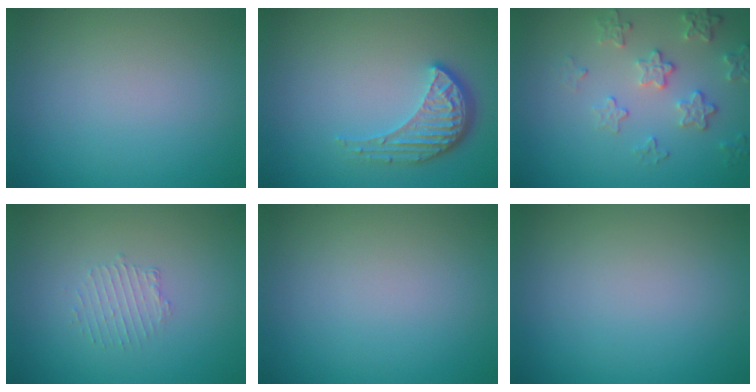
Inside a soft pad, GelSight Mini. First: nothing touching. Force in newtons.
{"total": 4.1, "press": 3.1, "slide": 2.7}
{"total": 3.2, "press": 3.0, "slide": 0.9}
{"total": 1.3, "press": 0.7, "slide": 1.1}
{"total": 0.0}
{"total": 0.0}